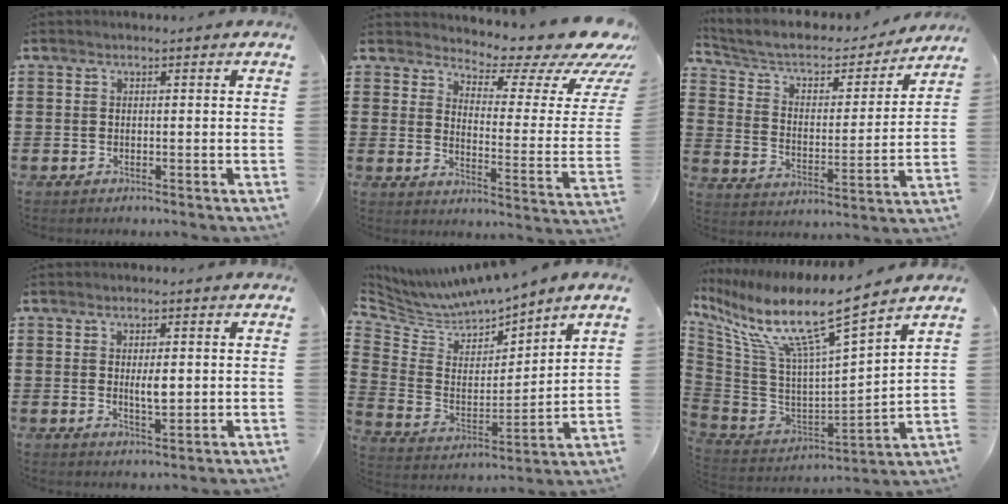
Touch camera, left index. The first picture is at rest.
{"total": 6.9, "force": [5.8, 1.6, 3.4], "torque": [-0.053, -0.057, 0.092]}
{"total": 5.5, "force": [4.3, 2.5, 2.2], "torque": [-0.069, -0.028, 0.068]}
{"total": 3.2, "force": [0.4, 1.0, 3.1], "torque": [-0.051, -0.002, 0.004]}
{"total": 6.1, "force": [6.1, 0.8, 0.2], "torque": [-0.046, -0.051, 0.102]}
{"total": 11.5, "force": [7.8, 0.4, 8.4], "torque": [-0.190, -0.065, 0.122]}